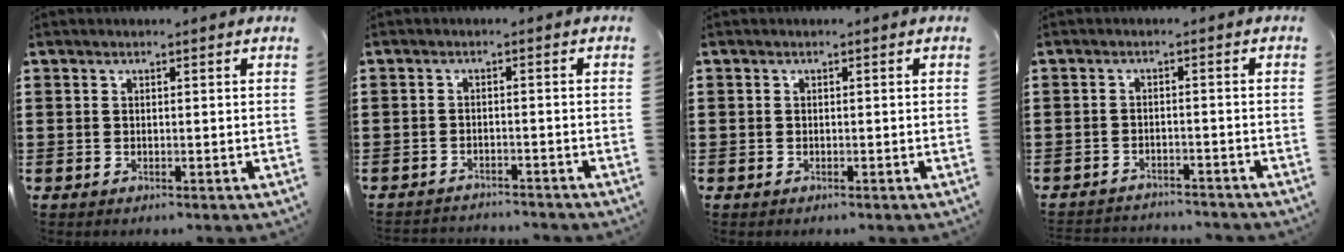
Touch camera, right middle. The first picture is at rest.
{"total": 2.1, "force": [-2.1, 0.2, -0.2], "torque": [-0.003, 0.001, -0.046]}
{"total": 0.6, "force": [-0.2, 0.6, 0.0], "torque": [-0.001, 0.005, -0.006]}
{"total": 2.4, "force": [-2.4, 0.2, -0.1], "torque": [-0.005, 0.000, -0.052]}